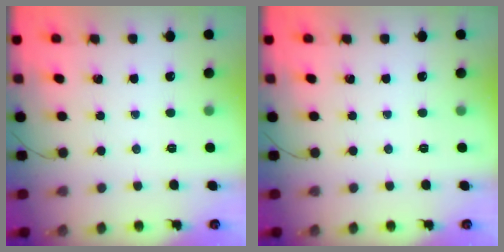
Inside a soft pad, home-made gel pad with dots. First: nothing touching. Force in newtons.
{"total": 0.0}